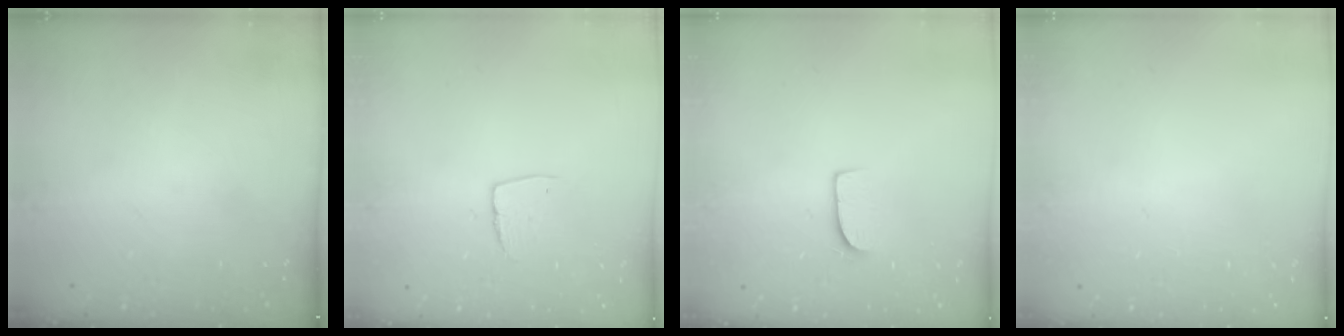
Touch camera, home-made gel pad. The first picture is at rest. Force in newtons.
{"total": 6.0, "press": 6.0, "slide": 0.3}
{"total": 6.8, "press": 6.8, "slide": 0.4}
{"total": 0.0}